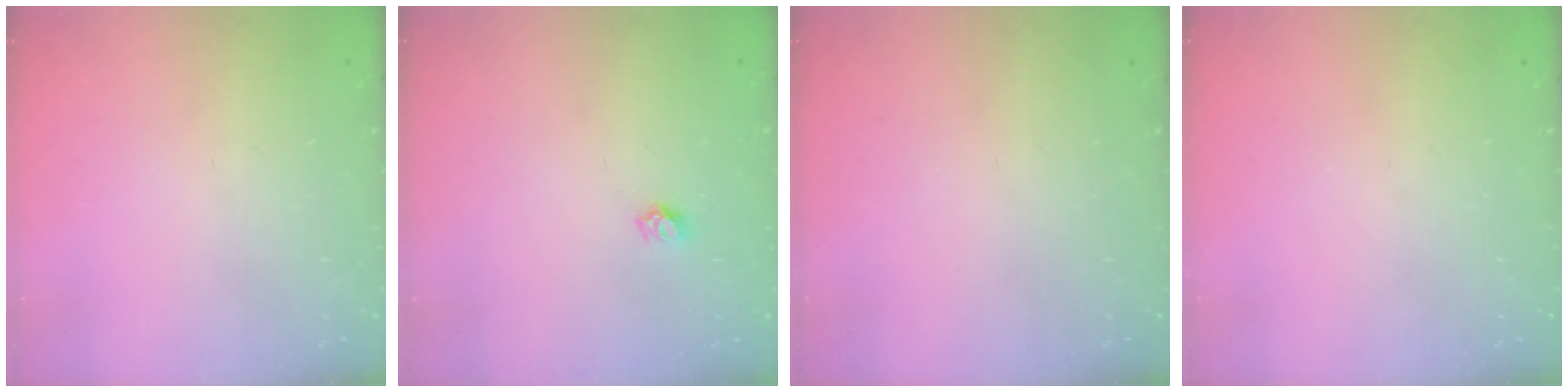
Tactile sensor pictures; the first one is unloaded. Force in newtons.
{"total": 4.4, "press": 4.4, "slide": 0.4}
{"total": 0.0}
{"total": 0.0}